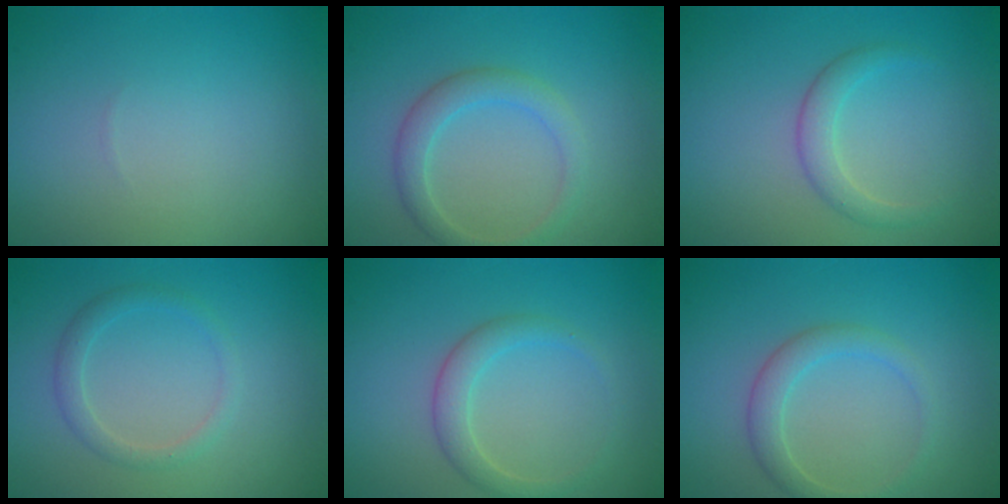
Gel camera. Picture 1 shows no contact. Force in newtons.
{"total": 2.6, "press": 2.5, "slide": 0.2}
{"total": 1.9, "press": 1.9, "slide": 0.1}
{"total": 1.6, "press": 1.6, "slide": 0.1}
{"total": 2.2, "press": 2.2, "slide": 0.1}
{"total": 2.2, "press": 2.2, "slide": 0.1}